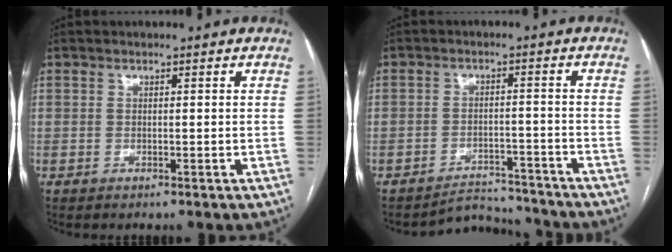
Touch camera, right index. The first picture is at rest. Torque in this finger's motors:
{"motor_torque": [-0.70, -0.60, -0.77, -0.16]}